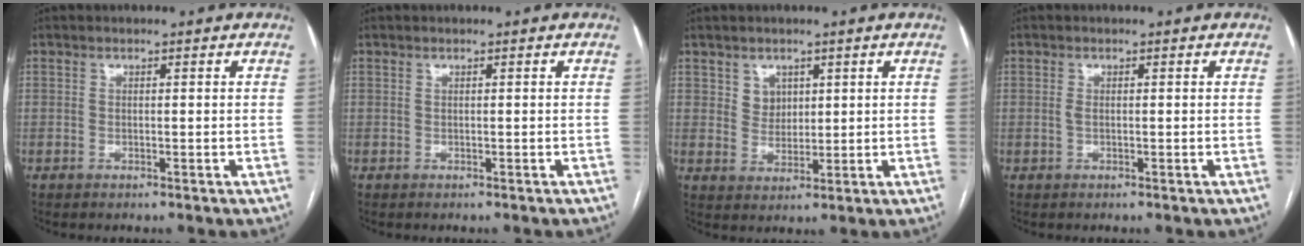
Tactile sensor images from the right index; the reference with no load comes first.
{"total": 0.0}
{"total": 3.3, "force": [1.6, 2.7, 1.1], "torque": [-0.019, 0.000, 0.033]}
{"total": 0.7, "force": [0.0, 0.3, 0.7], "torque": [-0.016, -0.001, -0.003]}